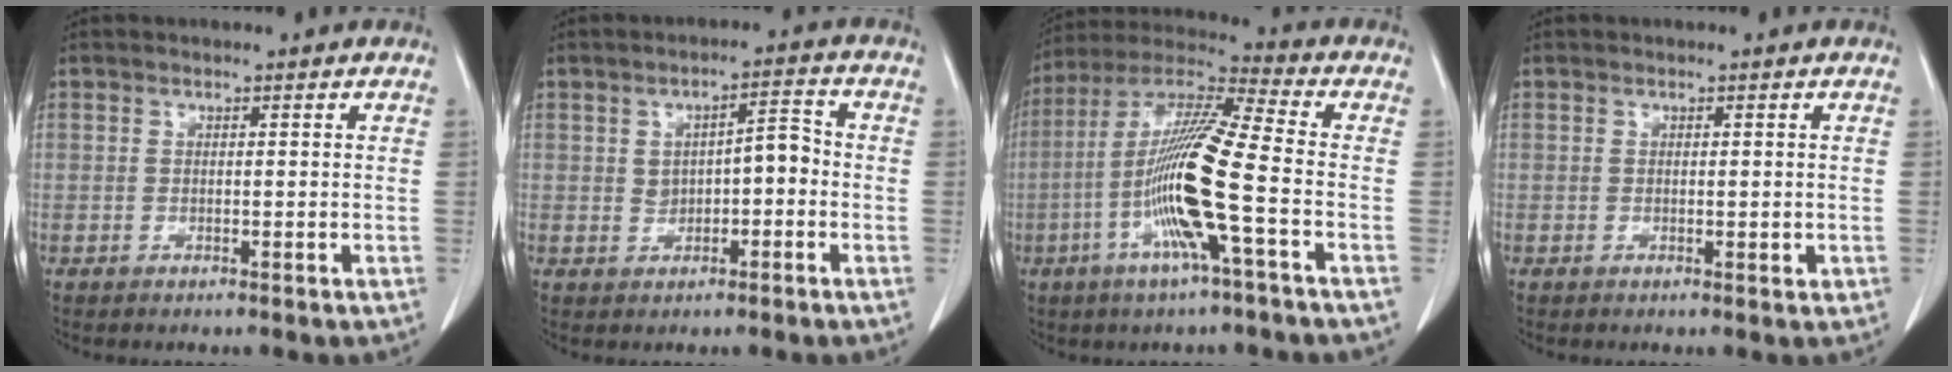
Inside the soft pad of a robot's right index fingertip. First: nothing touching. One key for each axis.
{"total": 4.7, "fx": -0.2, "fy": 2.3, "fz": 4.1, "tx": -0.061, "ty": 0.025, "tz": 0.004}
{"total": 15.5, "fx": -4.1, "fy": -0.2, "fz": 14.9, "tx": -0.298, "ty": -0.001, "tz": -0.088}
{"total": 1.3, "fx": -0.2, "fy": 0.4, "fz": 1.2, "tx": -0.014, "ty": -0.001, "tz": 0.002}